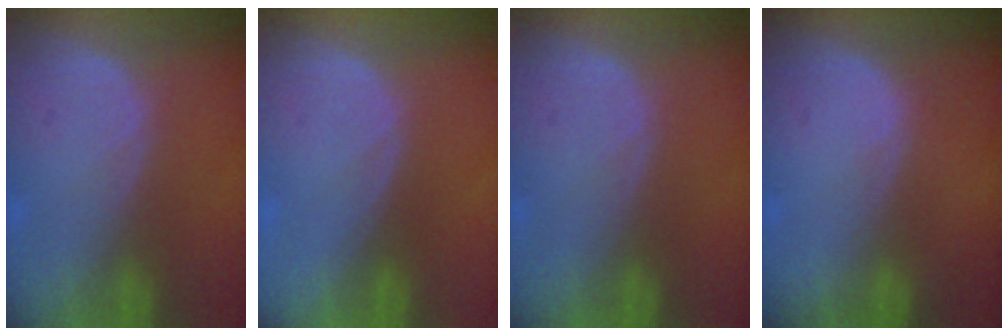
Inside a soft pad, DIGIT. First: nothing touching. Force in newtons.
{"total": 0.0}
{"total": 0.0}
{"total": 0.0}